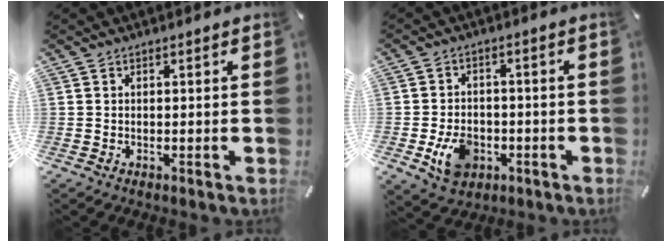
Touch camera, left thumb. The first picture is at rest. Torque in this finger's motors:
{"motor_torque": [-0.05, 1.06, 0.44, 0.44, 0.05]}